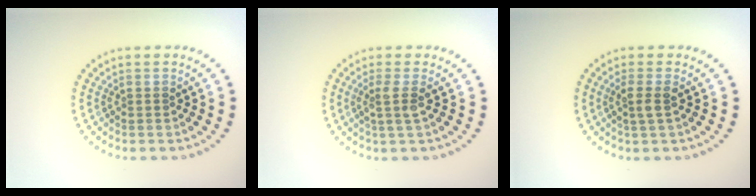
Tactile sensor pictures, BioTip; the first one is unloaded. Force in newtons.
{"total": 1.8, "press": 1.3, "slide": 1.2}
{"total": 1.6, "press": 1.4, "slide": 0.8}